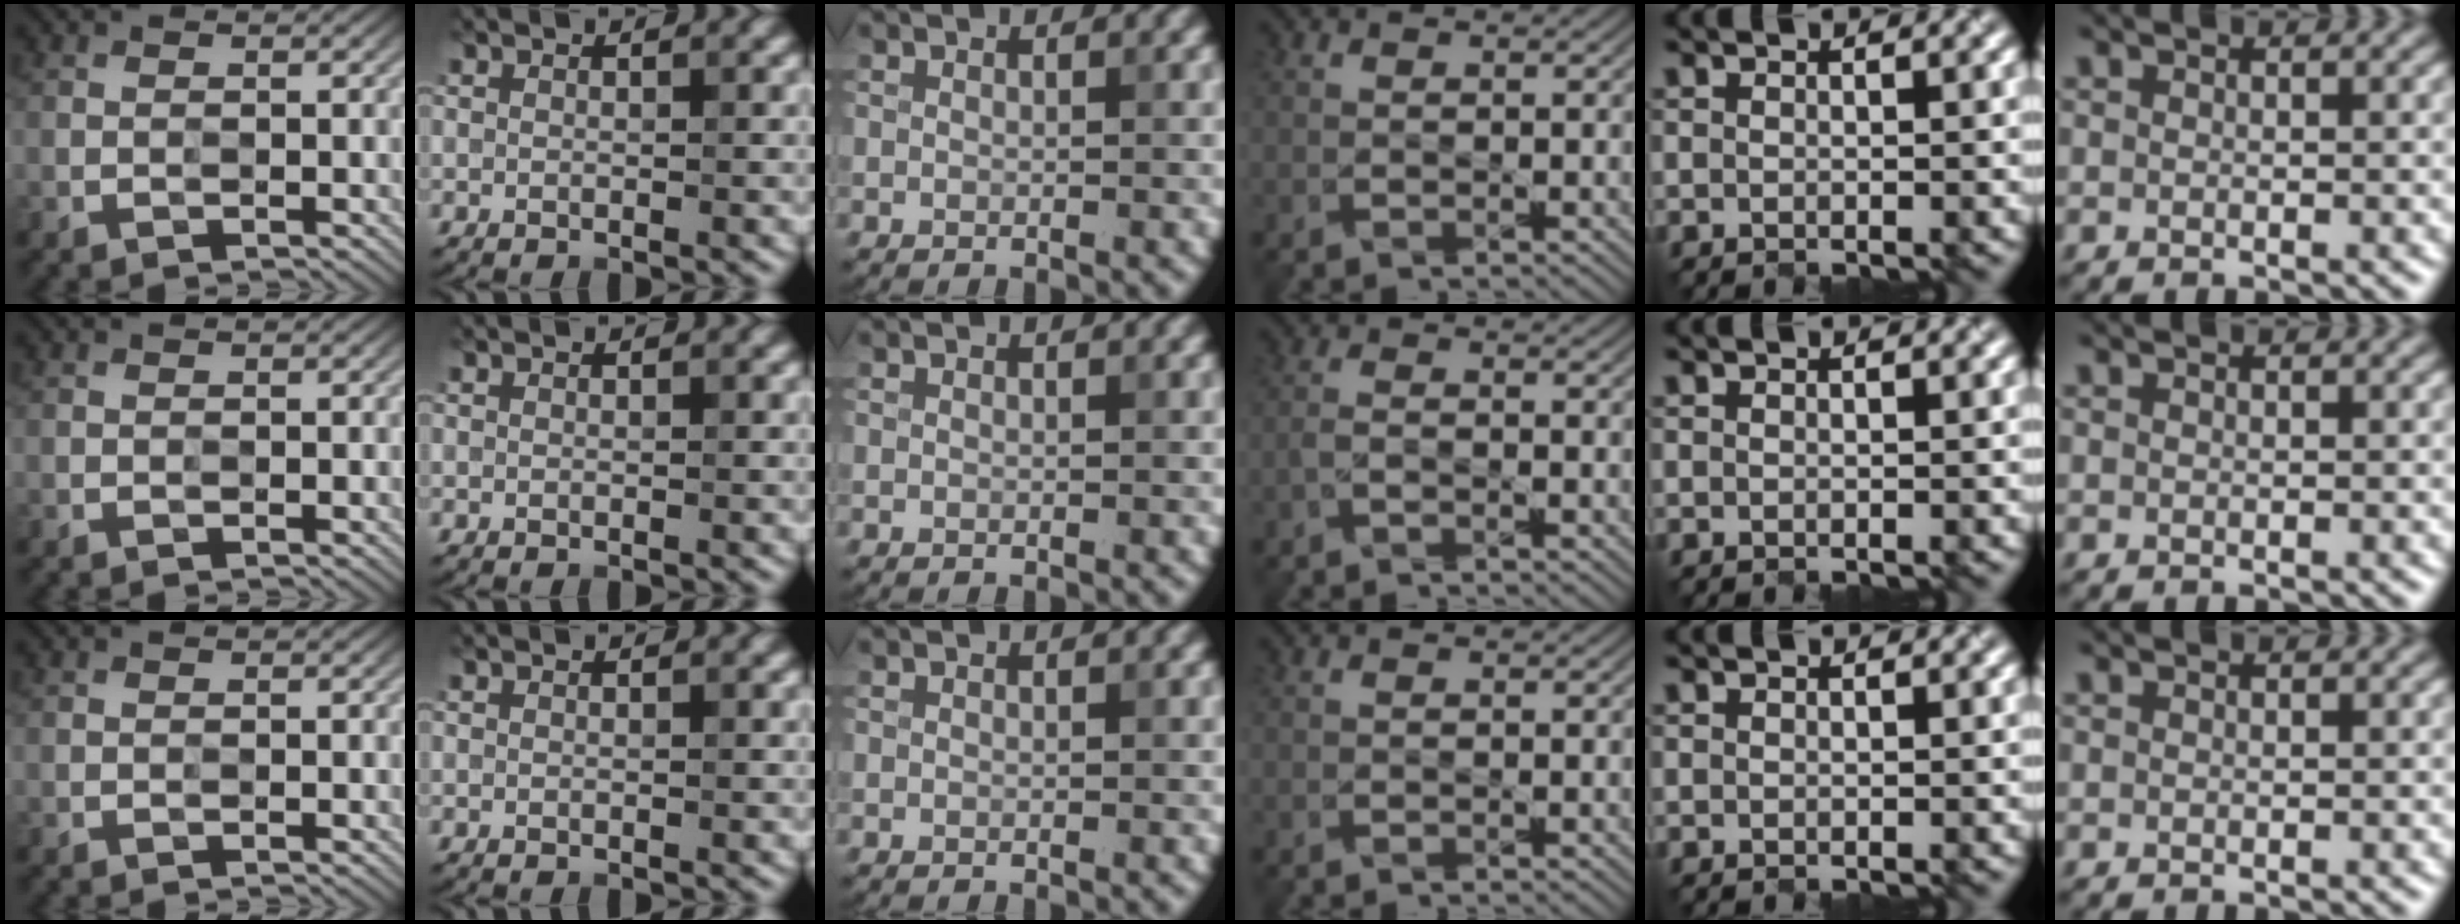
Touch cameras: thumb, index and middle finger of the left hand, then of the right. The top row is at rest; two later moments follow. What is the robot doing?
{"motion": "close", "object": "laptop"}